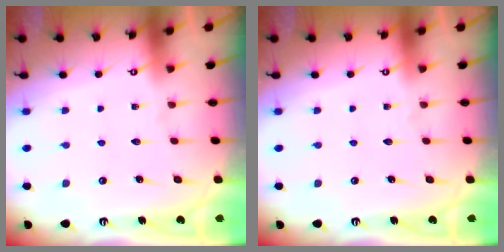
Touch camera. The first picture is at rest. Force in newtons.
{"total": 0.0}